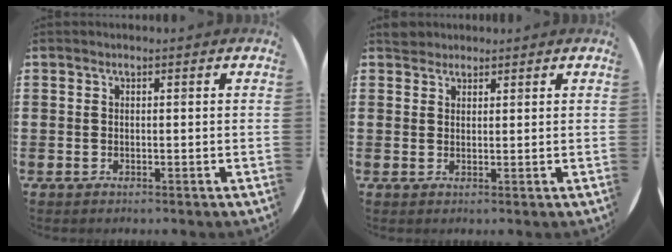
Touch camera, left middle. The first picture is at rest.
{"total": 1.8, "force": [1.7, 0.7, 0.0], "torque": [0.005, 0.002, 0.031]}